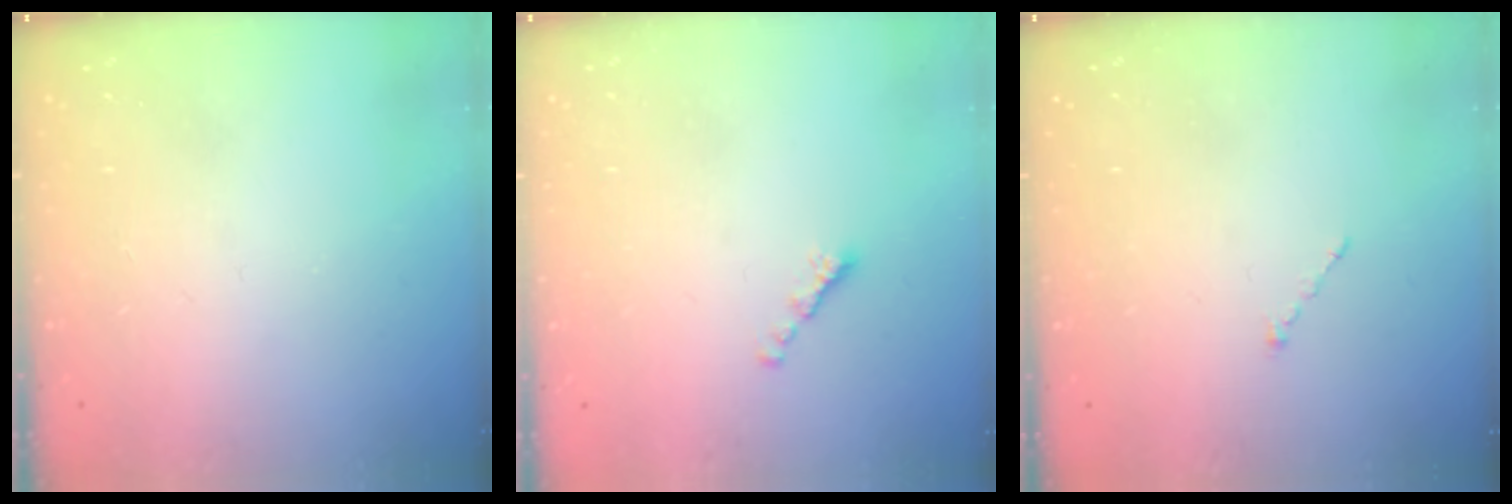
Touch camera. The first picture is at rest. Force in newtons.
{"total": 0.0}
{"total": 1.0, "press": 0.9, "slide": 0.3}